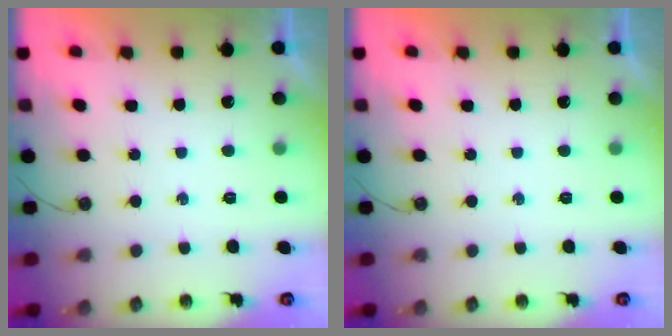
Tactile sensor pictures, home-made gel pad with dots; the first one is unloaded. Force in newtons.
{"total": 0.0}